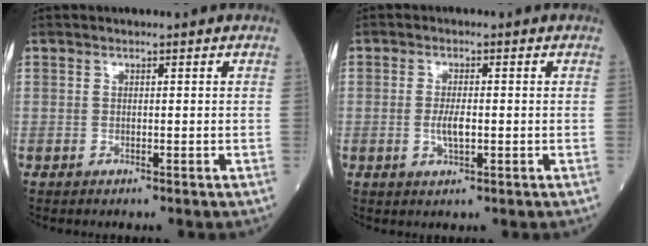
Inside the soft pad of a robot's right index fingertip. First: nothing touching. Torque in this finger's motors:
{"motor_torque": [0.32, 0.02, 0.26, 0.05]}